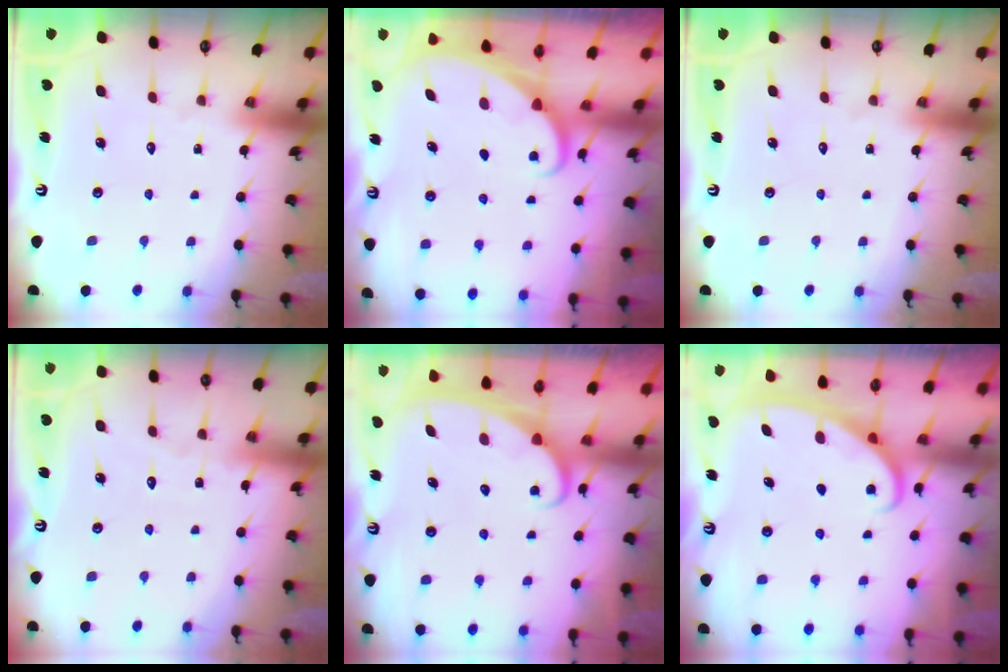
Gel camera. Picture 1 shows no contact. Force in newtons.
{"total": 1.6, "press": 1.6, "slide": 0.0}
{"total": 0.0}
{"total": 2.3, "press": 2.3, "slide": 0.2}
{"total": 2.5, "press": 2.5, "slide": 0.3}
{"total": 2.9, "press": 2.8, "slide": 0.4}